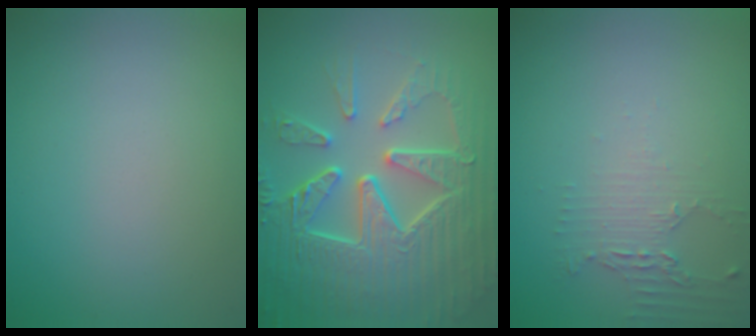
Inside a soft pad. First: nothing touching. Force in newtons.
{"total": 10.0, "press": 6.7, "slide": 7.4}
{"total": 2.3, "press": 1.7, "slide": 1.5}